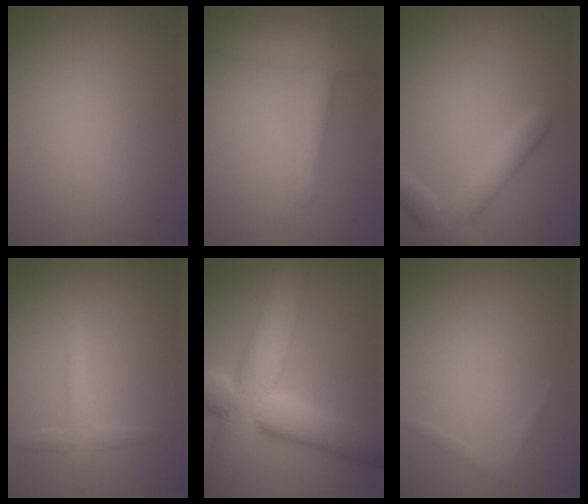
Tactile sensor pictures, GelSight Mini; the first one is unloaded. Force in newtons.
{"total": 3.2, "press": 3.2, "slide": 0.1}
{"total": 3.9, "press": 3.9, "slide": 0.3}
{"total": 1.9, "press": 1.9, "slide": 0.0}
{"total": 12.1, "press": 12.1, "slide": 0.9}
{"total": 0.6, "press": 0.6, "slide": 0.1}